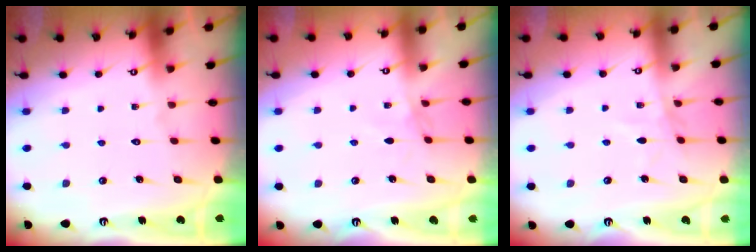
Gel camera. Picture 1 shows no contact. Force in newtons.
{"total": 1.7, "press": 1.6, "slide": 0.4}
{"total": 3.2, "press": 3.2, "slide": 0.2}